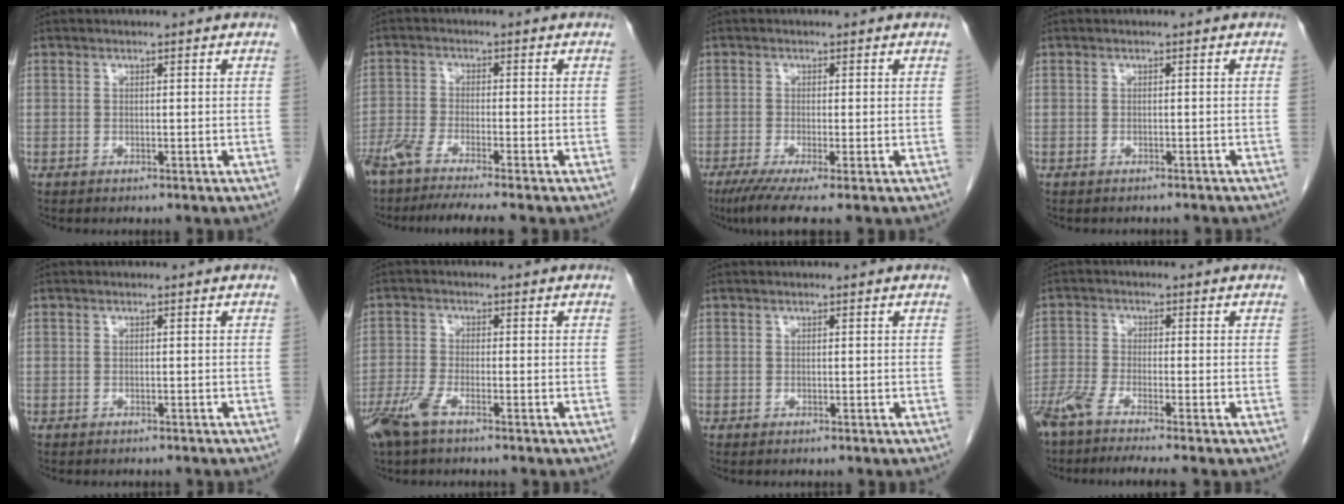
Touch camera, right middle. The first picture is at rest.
{"total": 9.2, "force": [-7.7, -0.5, 4.9], "torque": [-0.082, -0.022, -0.130]}
{"total": 5.1, "force": [-3.2, 0.0, 3.9], "torque": [-0.064, -0.016, -0.059]}
{"total": 2.7, "force": [-2.5, 0.9, 0.6], "torque": [-0.013, -0.002, -0.030]}
{"total": 2.0, "force": [-1.8, 0.7, 0.7], "torque": [-0.018, -0.004, -0.019]}
{"total": 5.1, "force": [-3.4, 1.0, 3.6], "torque": [-0.089, -0.011, -0.068]}
{"total": 0.0}
{"total": 7.4, "force": [-6.0, -0.6, 4.3], "torque": [-0.080, -0.018, -0.105]}